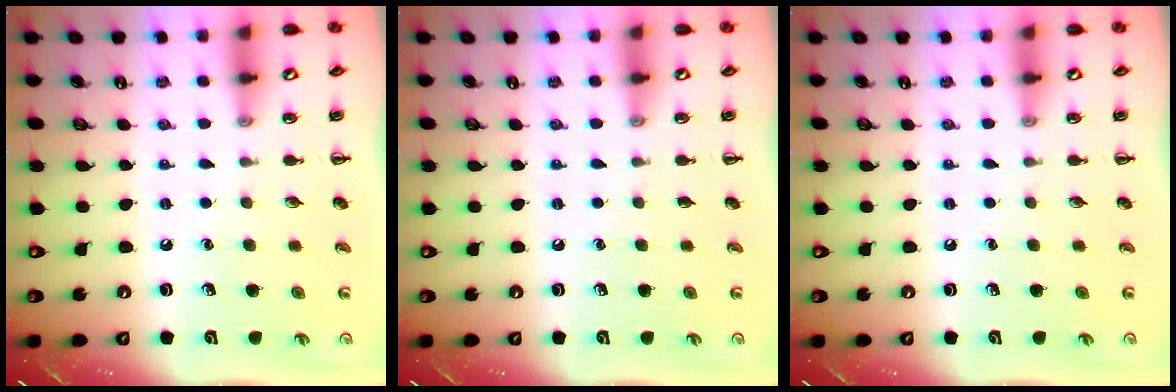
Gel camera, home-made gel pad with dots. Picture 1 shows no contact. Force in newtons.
{"total": 0.0}
{"total": 0.0}